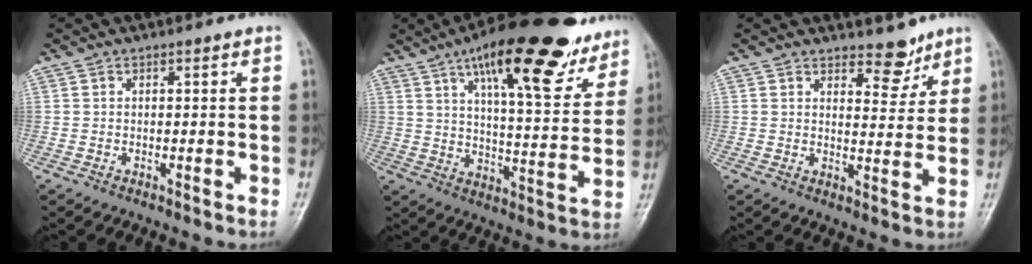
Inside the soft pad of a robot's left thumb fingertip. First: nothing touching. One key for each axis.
{"total": 23.7, "fx": 14.8, "fy": 7.7, "fz": 16.8, "tx": -0.211, "ty": -0.040, "tz": 0.220}
{"total": 5.2, "fx": 4.1, "fy": 2.5, "fz": 1.9, "tx": 0.001, "ty": -0.032, "tz": 0.060}